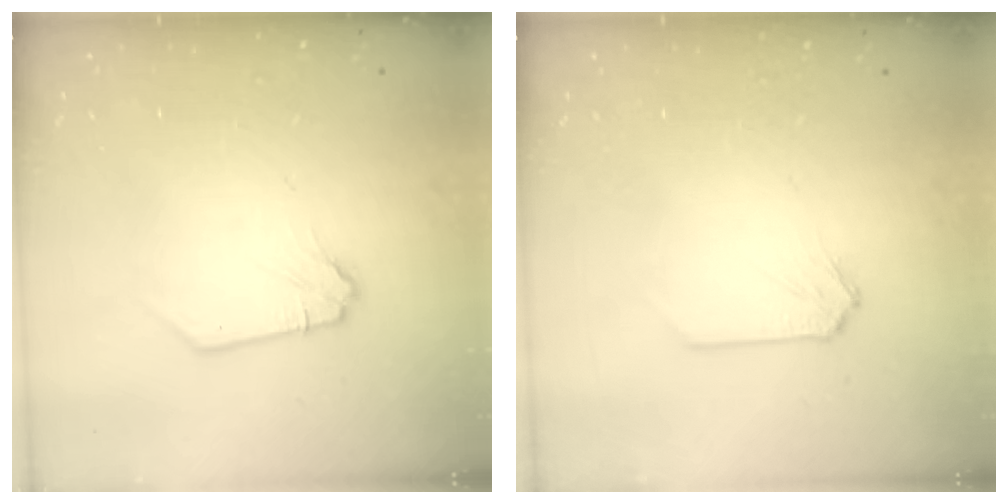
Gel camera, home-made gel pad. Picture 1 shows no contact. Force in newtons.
{"total": 0.0}